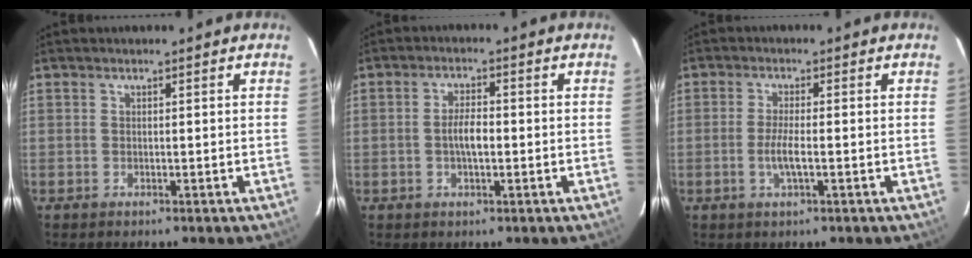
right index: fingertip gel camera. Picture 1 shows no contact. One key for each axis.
{"total": 3.8, "fx": -0.7, "fy": 1.4, "fz": 3.5, "tx": -0.065, "ty": 0.004, "tz": -0.012}
{"total": 3.6, "fx": -1.1, "fy": 0.4, "fz": 3.4, "tx": -0.067, "ty": -0.006, "tz": -0.021}